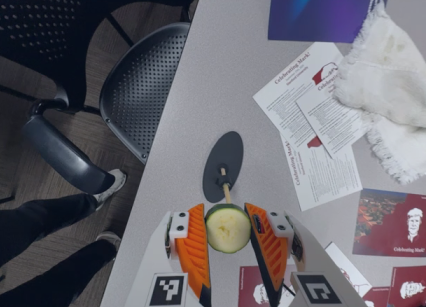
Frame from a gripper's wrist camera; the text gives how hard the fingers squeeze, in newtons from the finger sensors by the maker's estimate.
{"total": 9.4, "left": 9.2, "right": 9.6}